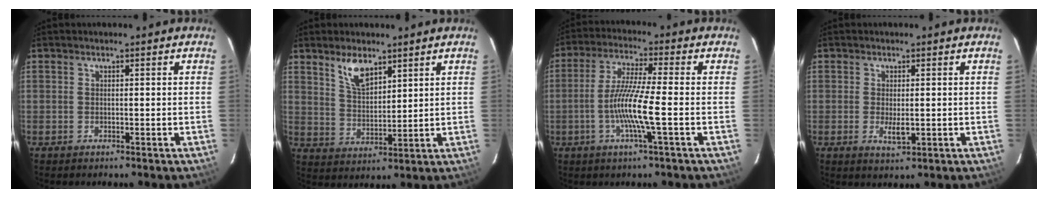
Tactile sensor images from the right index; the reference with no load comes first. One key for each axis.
{"total": 7.0, "fx": 4.7, "fy": 3.0, "fz": 4.2, "tx": -0.074, "ty": 0.002, "tz": 0.095}
{"total": 9.4, "fx": -2.7, "fy": -0.5, "fz": 9.0, "tx": -0.185, "ty": -0.003, "tz": -0.052}
{"total": 3.1, "fx": -0.5, "fy": 1.2, "fz": 2.8, "tx": -0.049, "ty": -0.011, "tz": -0.004}